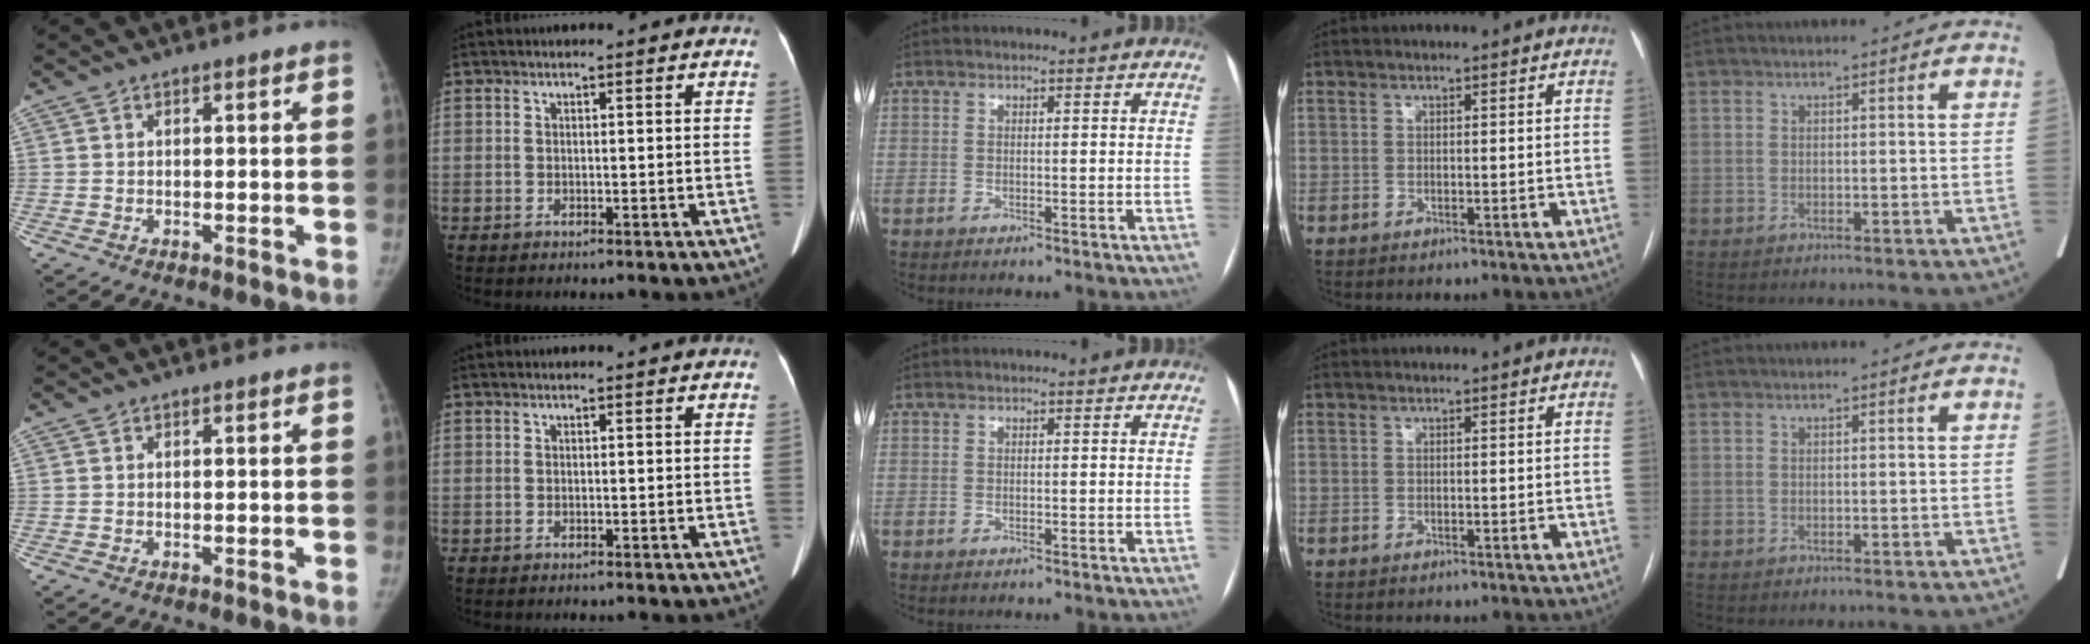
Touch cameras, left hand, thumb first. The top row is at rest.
{}